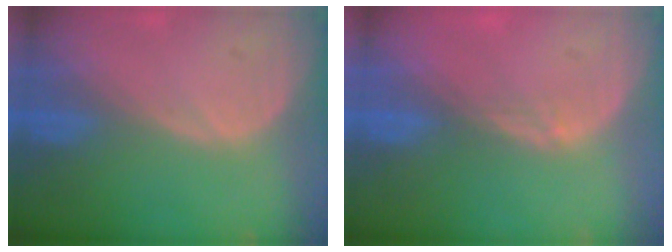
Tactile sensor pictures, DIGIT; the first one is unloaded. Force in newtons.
{"total": 1.0, "press": 0.7, "slide": 0.7}